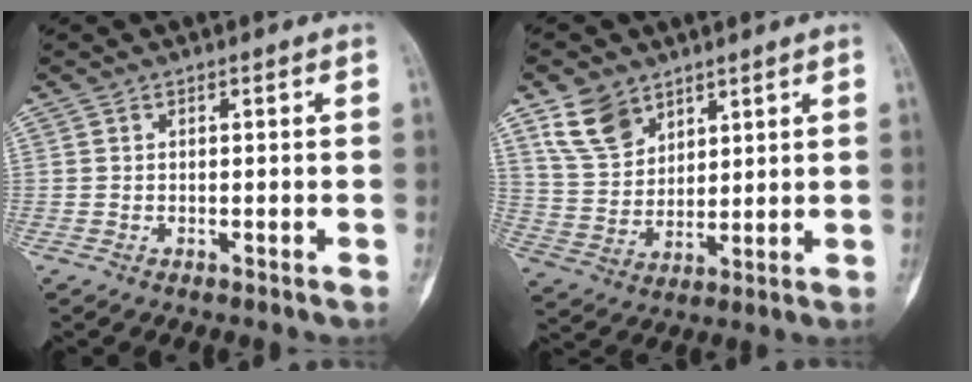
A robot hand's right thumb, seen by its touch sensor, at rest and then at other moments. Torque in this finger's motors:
{"motor_torque": [-0.71, 0.71, -0.03, 0.24, 0.02]}